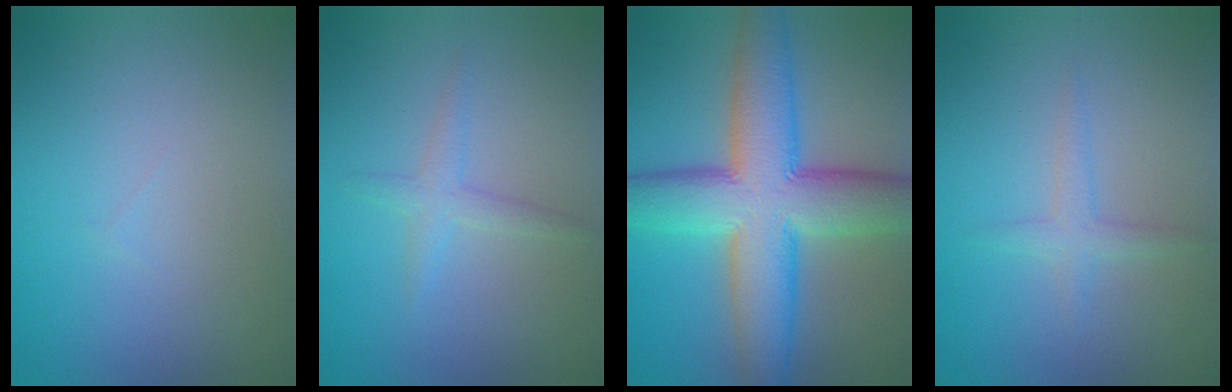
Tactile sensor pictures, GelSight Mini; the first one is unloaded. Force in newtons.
{"total": 1.6, "press": 1.6, "slide": 0.1}
{"total": 11.5, "press": 11.5, "slide": 0.4}
{"total": 1.5, "press": 1.5, "slide": 0.1}